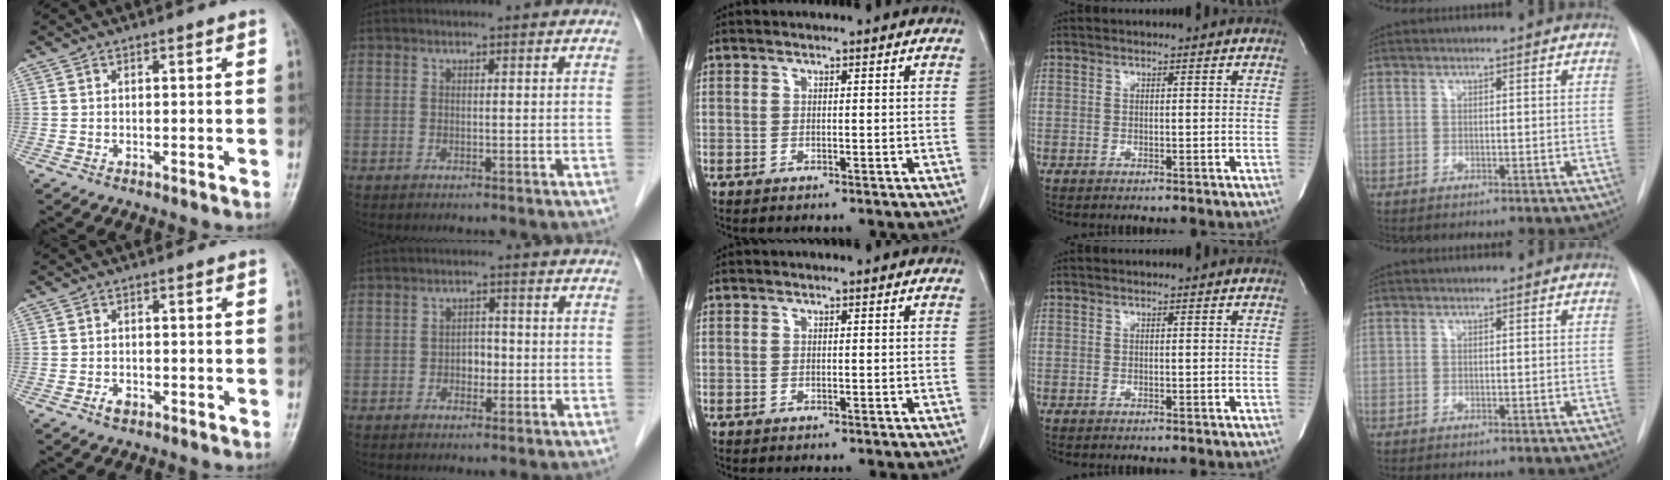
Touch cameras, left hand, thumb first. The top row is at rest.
{"thumb": {"total": 1.8, "force": [-1.0, 1.1, 1.0], "torque": [-0.019, 0.004, -0.019]}, "index": {"total": 2.4, "force": [-0.7, 1.7, 1.6], "torque": [-0.020, 0.007, -0.011]}}